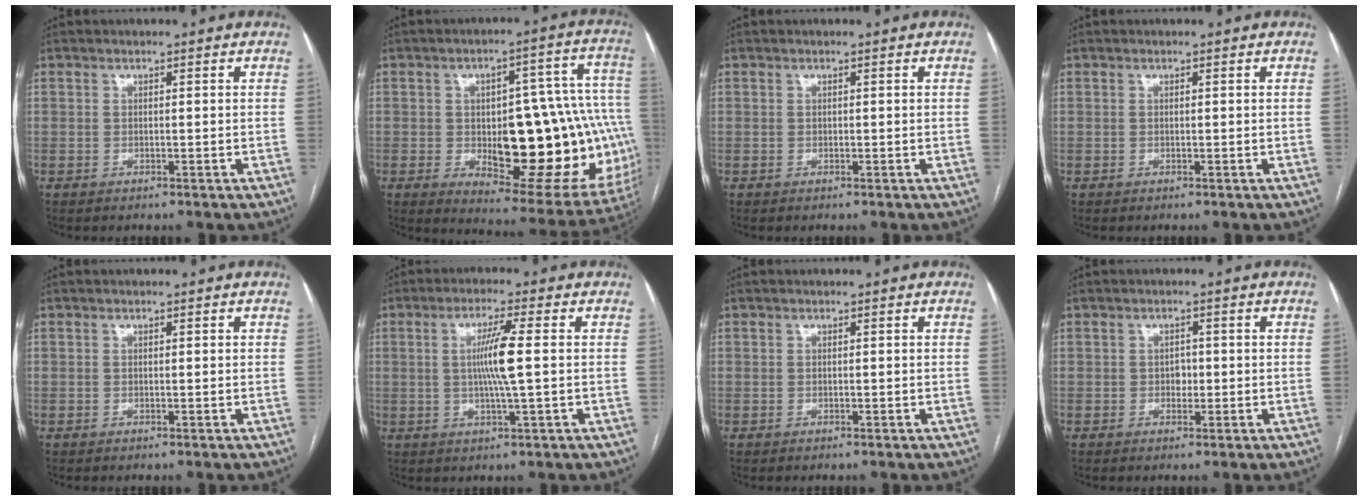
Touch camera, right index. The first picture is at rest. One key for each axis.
{"total": 26.4, "fx": -3.4, "fy": 9.4, "fz": 24.4, "tx": -0.228, "ty": 0.030, "tz": -0.017}
{"total": 0.0}
{"total": 0.0}
{"total": 0.0}
{"total": 6.5, "fx": 0.4, "fy": -0.8, "fz": 6.4, "tx": -0.122, "ty": -0.003, "tz": 0.007}
{"total": 0.0}
{"total": 1.4, "fx": -0.2, "fy": 1.0, "fz": 1.0, "tx": -0.012, "ty": 0.004, "tz": -0.003}